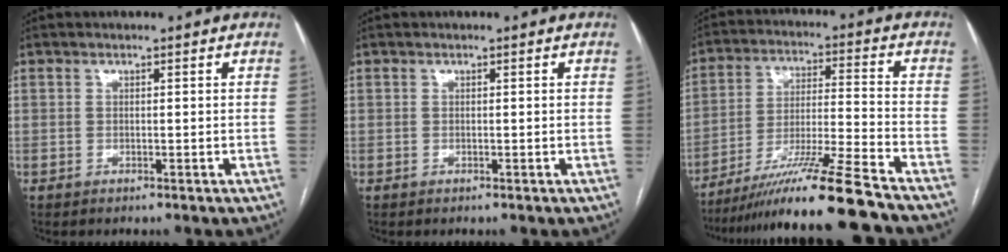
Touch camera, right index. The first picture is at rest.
{"total": 0.0}
{"total": 16.2, "force": [-13.4, -2.2, 8.8], "torque": [-0.158, -0.022, -0.230]}